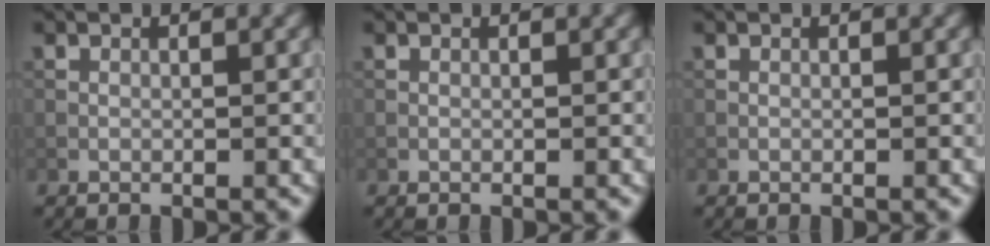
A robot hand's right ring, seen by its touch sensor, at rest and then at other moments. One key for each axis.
{"total": 0.0}
{"total": 0.0}